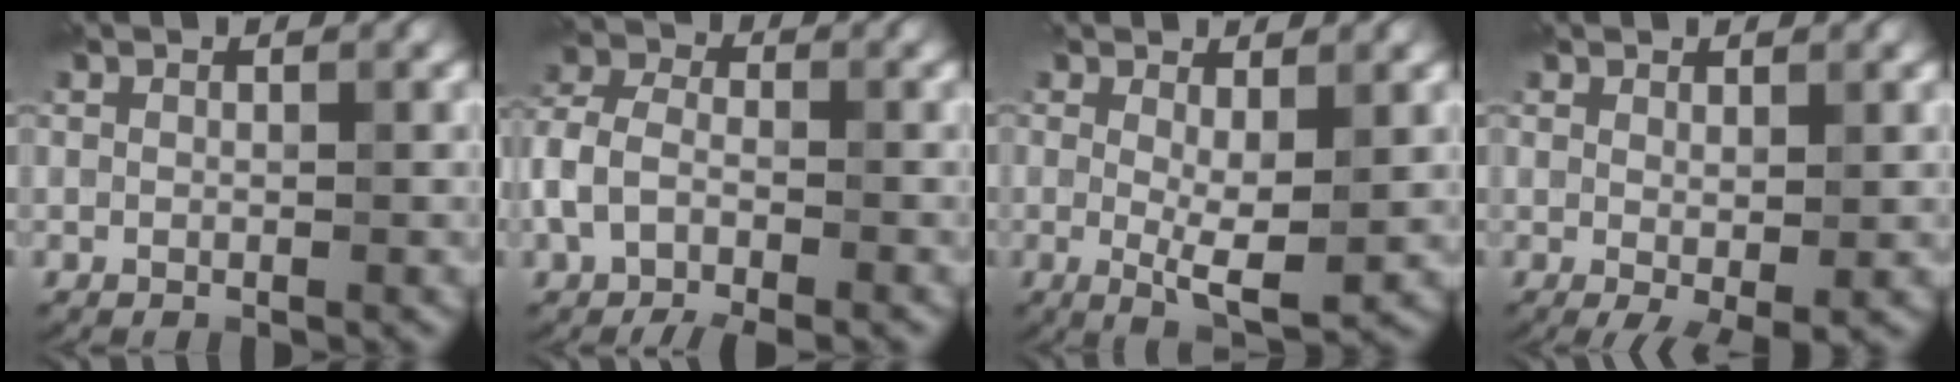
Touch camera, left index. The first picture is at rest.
{"total": 5.6, "force": [-2.9, 3.2, 3.6], "torque": [-0.082, 0.004, -0.065]}
{"total": 4.4, "force": [0.4, 1.3, 4.2], "torque": [-0.074, -0.014, 0.008]}
{"total": 2.0, "force": [0.0, 0.4, 2.0], "torque": [-0.032, -0.010, 0.006]}